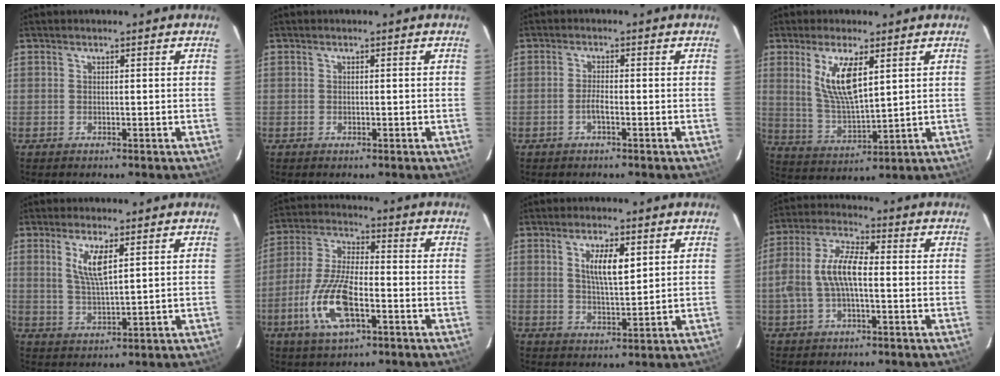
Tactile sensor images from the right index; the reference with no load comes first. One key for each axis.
{"total": 0.0}
{"total": 1.9, "fx": -0.9, "fy": 0.3, "fz": 1.6, "tx": -0.034, "ty": 0.001, "tz": -0.020}
{"total": 10.0, "fx": 3.9, "fy": 2.9, "fz": 8.7, "tx": -0.167, "ty": -0.008, "tz": 0.087}
{"total": 5.9, "fx": 2.4, "fy": 1.2, "fz": 5.2, "tx": -0.101, "ty": -0.006, "tz": 0.050}
{"total": 13.2, "fx": -4.9, "fy": 4.9, "fz": 11.2, "tx": -0.242, "ty": -0.006, "tz": -0.093}
{"total": 6.4, "fx": 2.4, "fy": 2.0, "fz": 5.6, "tx": -0.100, "ty": 0.000, "tz": 0.045}
{"total": 9.3, "fx": -1.1, "fy": 3.6, "fz": 8.5, "tx": -0.180, "ty": 0.014, "tz": -0.020}